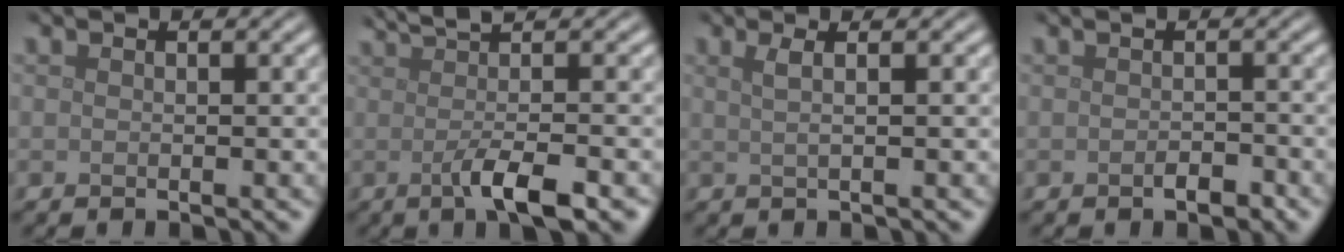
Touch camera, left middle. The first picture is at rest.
{"total": 6.6, "force": [-0.1, 1.7, 6.4], "torque": [-0.081, 0.006, 0.000]}
{"total": 2.3, "force": [1.0, 1.0, 1.9], "torque": [-0.022, 0.001, -0.005]}
{"total": 1.3, "force": [-0.7, 0.5, 1.0], "torque": [-0.017, -0.003, -0.010]}